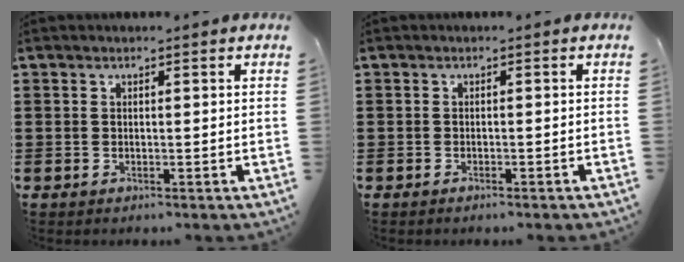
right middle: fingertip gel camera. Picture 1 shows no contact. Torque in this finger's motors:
{"motor_torque": [-0.91, 0.88, -0.02, -0.01]}